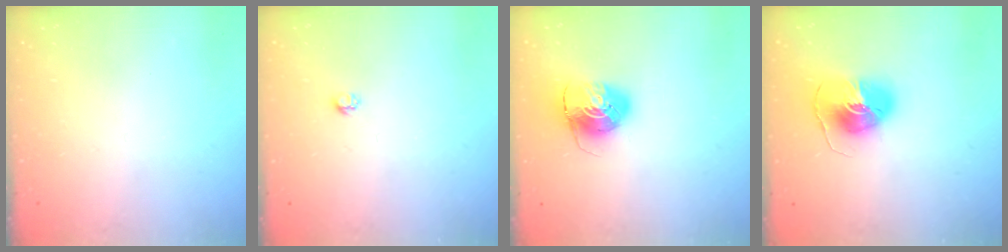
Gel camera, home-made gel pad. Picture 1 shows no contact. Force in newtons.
{"total": 2.7, "press": 2.7, "slide": 0.4}
{"total": 10.3, "press": 10.3, "slide": 0.4}
{"total": 9.9, "press": 9.9, "slide": 1.3}